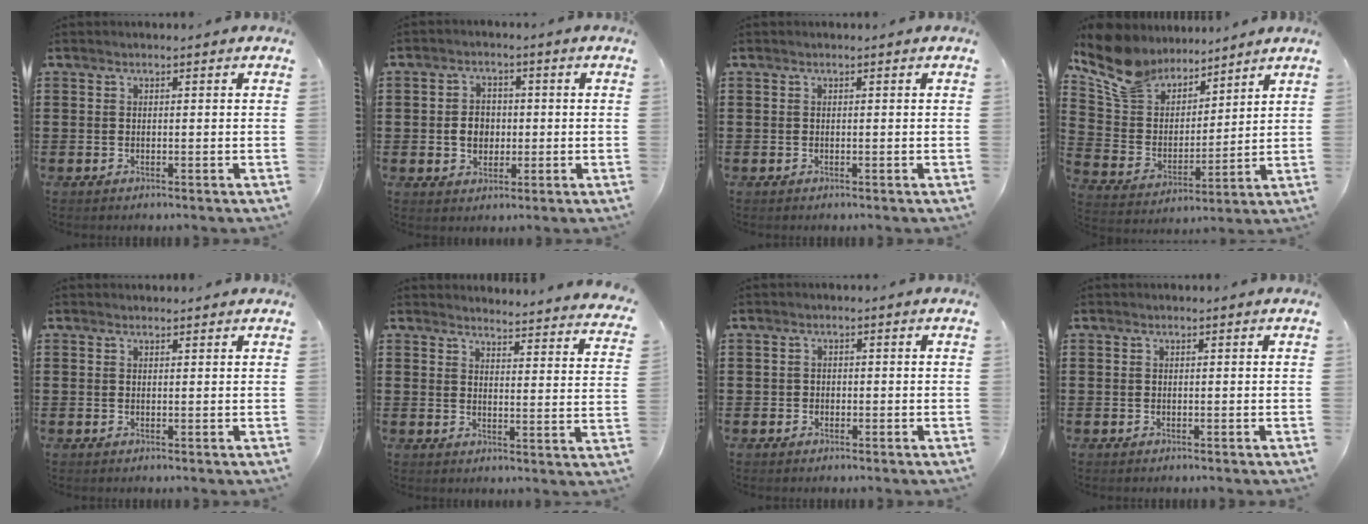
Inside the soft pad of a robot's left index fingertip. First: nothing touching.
{"total": 4.2, "force": [-0.3, 3.3, 2.6], "torque": [-0.050, 0.005, -0.011]}
{"total": 0.0}
{"total": 10.2, "force": [9.1, 4.1, 2.2], "torque": [-0.097, -0.053, 0.170]}
{"total": 0.7, "force": [0.7, 0.2, 0.1], "torque": [-0.003, 0.001, 0.013]}
{"total": 3.5, "force": [3.5, -0.1, 0.5], "torque": [-0.019, -0.029, 0.058]}
{"total": 0.9, "force": [-0.4, 0.8, 0.1], "torque": [-0.007, 0.003, -0.009]}
{"total": 0.0}